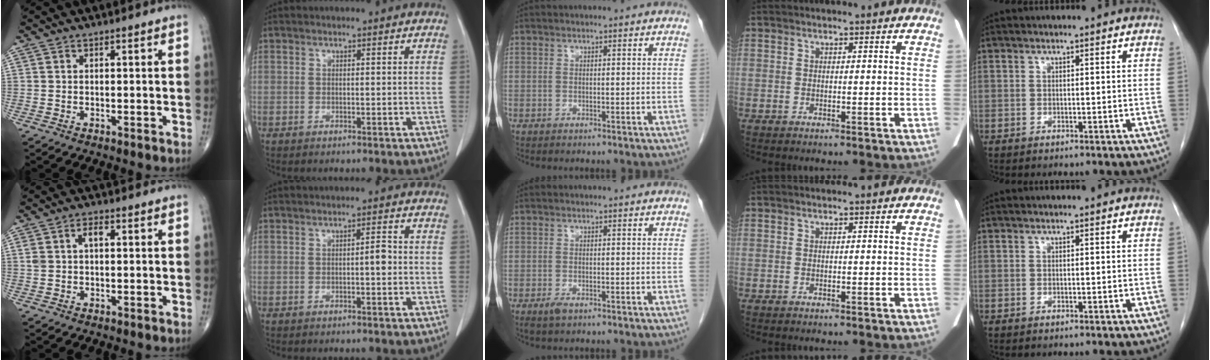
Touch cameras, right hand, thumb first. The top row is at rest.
{"thumb": {"total": 3.3, "force": [0.7, 1.8, 2.6], "torque": [-0.056, 0.013, 0.013]}, "index": {"total": 1.9, "force": [-0.3, 0.4, 1.8], "torque": [-0.026, 0.004, -0.006]}, "middle": {"total": 1.6, "force": [-1.0, 0.6, 1.1], "torque": [-0.023, -0.002, -0.015]}}